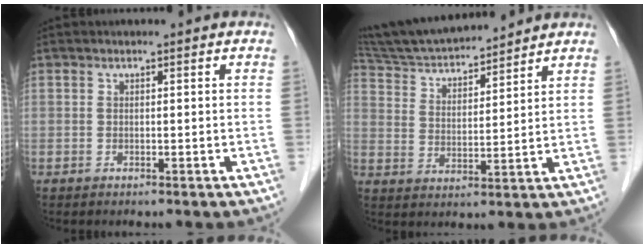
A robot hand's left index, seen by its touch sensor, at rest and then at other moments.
{"total": 14.2, "force": [13.3, 1.8, 4.9], "torque": [-0.091, 0.017, 0.233]}